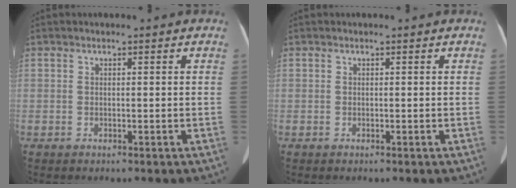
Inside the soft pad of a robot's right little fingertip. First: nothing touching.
{"total": 0.0}